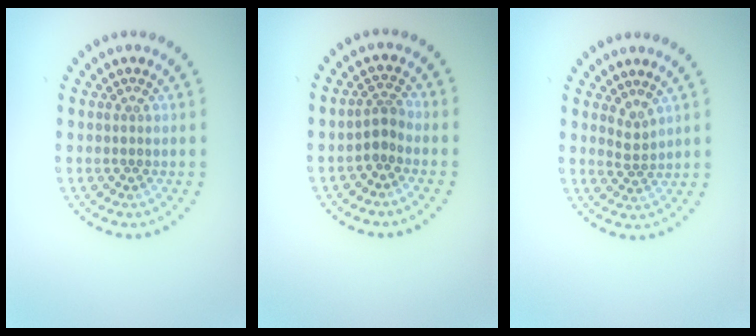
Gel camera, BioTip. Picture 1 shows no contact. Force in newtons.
{"total": 1.6, "press": 1.3, "slide": 1.0}
{"total": 1.6, "press": 1.0, "slide": 1.2}